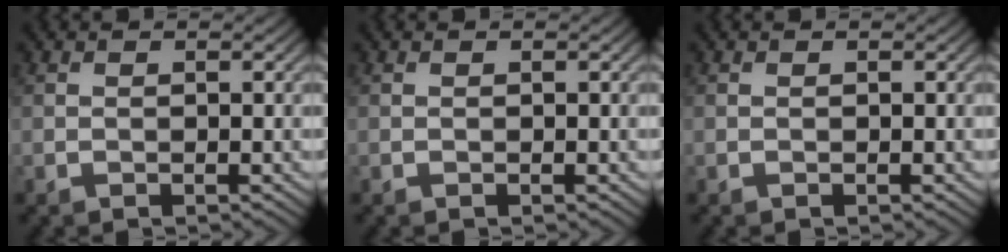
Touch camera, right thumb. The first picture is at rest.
{"total": 0.0}
{"total": 0.0}